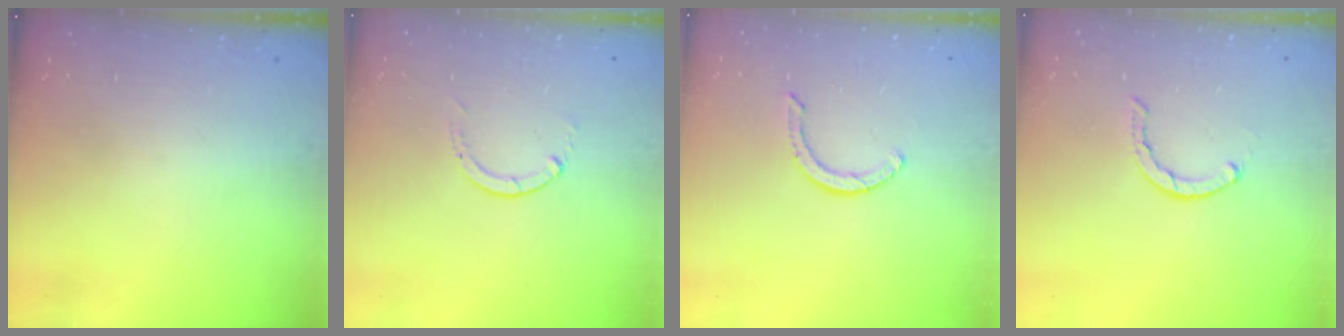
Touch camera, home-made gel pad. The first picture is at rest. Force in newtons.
{"total": 0.0}
{"total": 3.1, "press": 3.1, "slide": 0.1}
{"total": 1.6, "press": 1.5, "slide": 0.4}